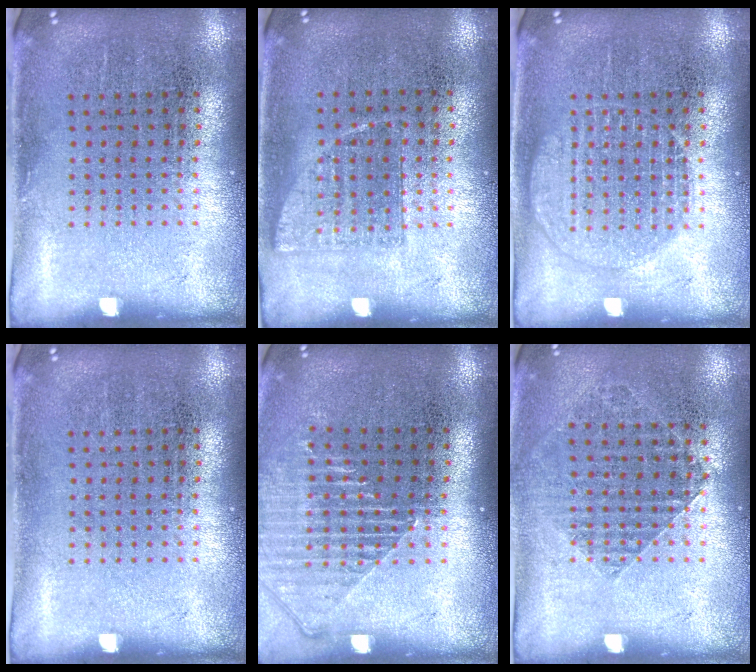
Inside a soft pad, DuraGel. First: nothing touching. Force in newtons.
{"total": 0.7, "press": 0.7, "slide": 0.2}
{"total": 2.3, "press": 2.3, "slide": 0.4}
{"total": 0.0}
{"total": 1.4, "press": 1.3, "slide": 0.5}
{"total": 0.9, "press": 0.9, "slide": 0.1}